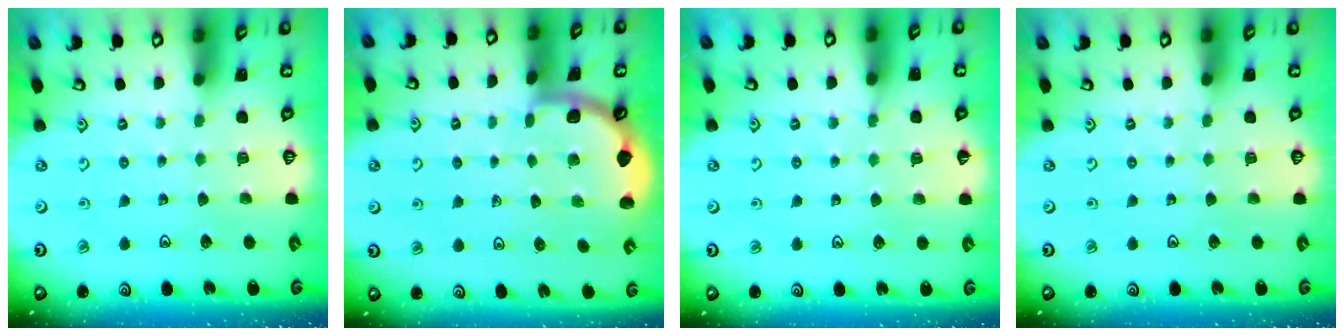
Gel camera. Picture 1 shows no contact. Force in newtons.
{"total": 1.9, "press": 1.9, "slide": 0.0}
{"total": 3.4, "press": 3.3, "slide": 0.6}
{"total": 0.0}